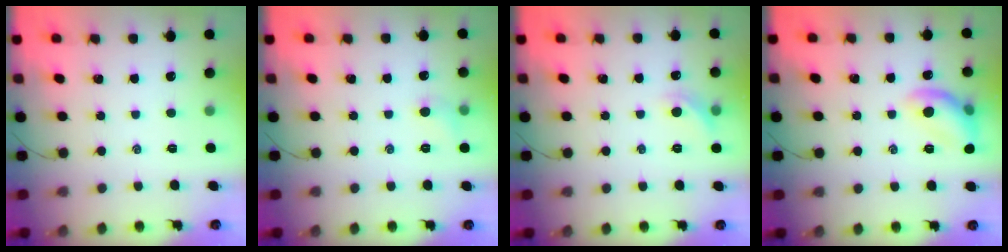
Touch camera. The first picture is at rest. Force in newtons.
{"total": 5.5, "press": 5.3, "slide": 1.5}
{"total": 6.4, "press": 6.3, "slide": 1.4}
{"total": 10.3, "press": 10.3, "slide": 0.1}